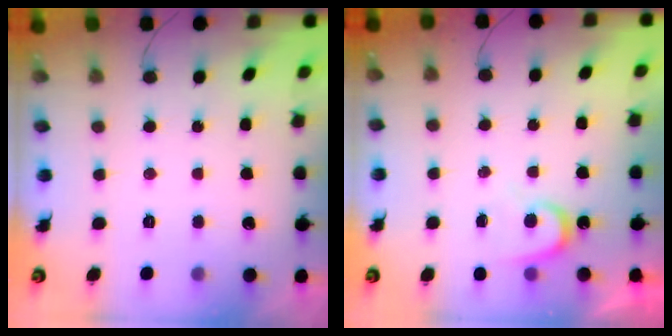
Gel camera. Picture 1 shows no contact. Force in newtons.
{"total": 5.1, "press": 5.0, "slide": 0.4}